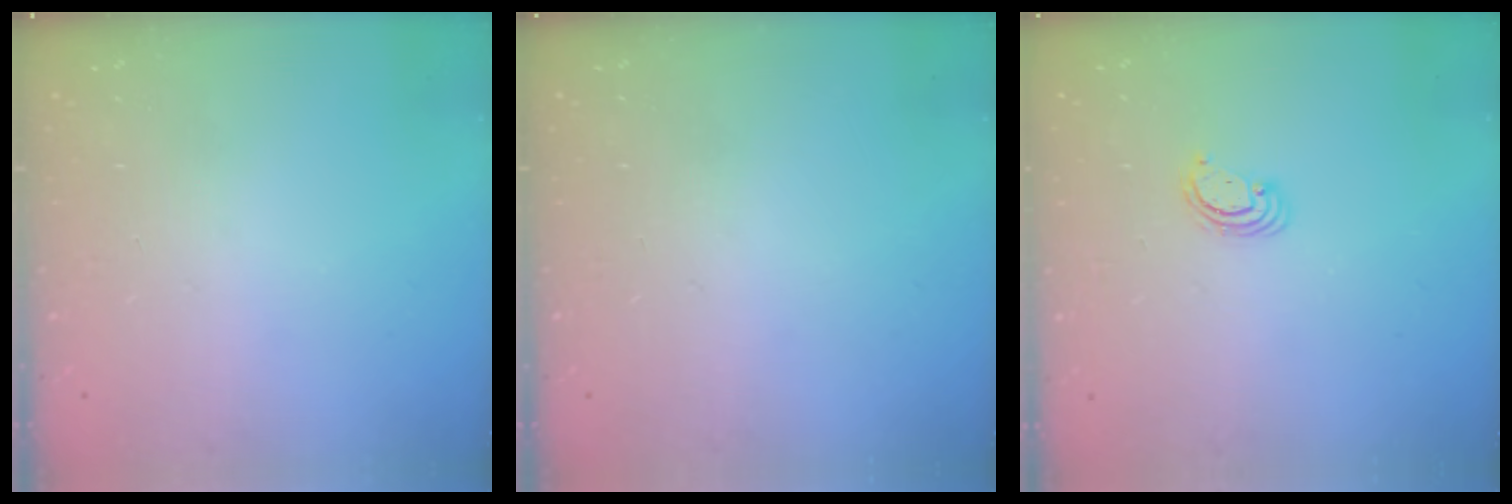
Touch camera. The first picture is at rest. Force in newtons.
{"total": 0.0}
{"total": 2.5, "press": 2.5, "slide": 0.3}